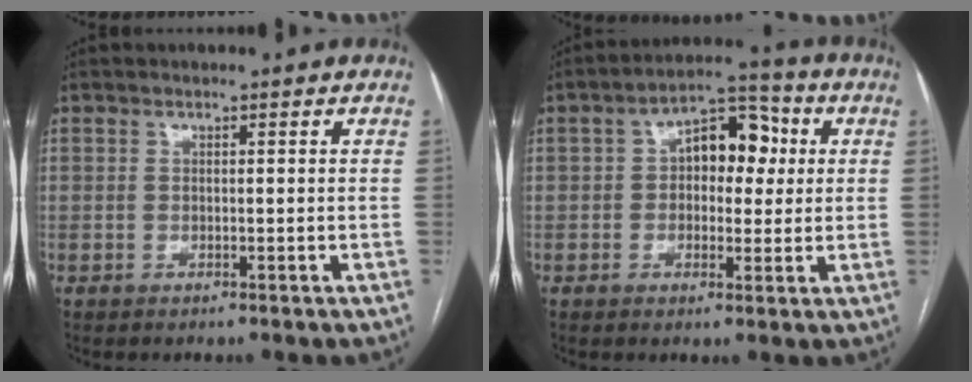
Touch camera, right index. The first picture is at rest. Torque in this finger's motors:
{"motor_torque": [0.69, -0.17, 0.19, 0.08]}